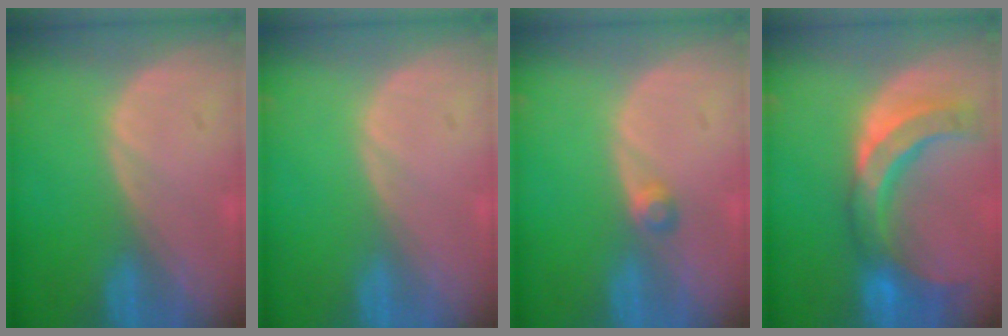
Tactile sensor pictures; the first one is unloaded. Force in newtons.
{"total": 0.0}
{"total": 1.8, "press": 1.6, "slide": 0.8}
{"total": 10.6, "press": 9.3, "slide": 4.9}